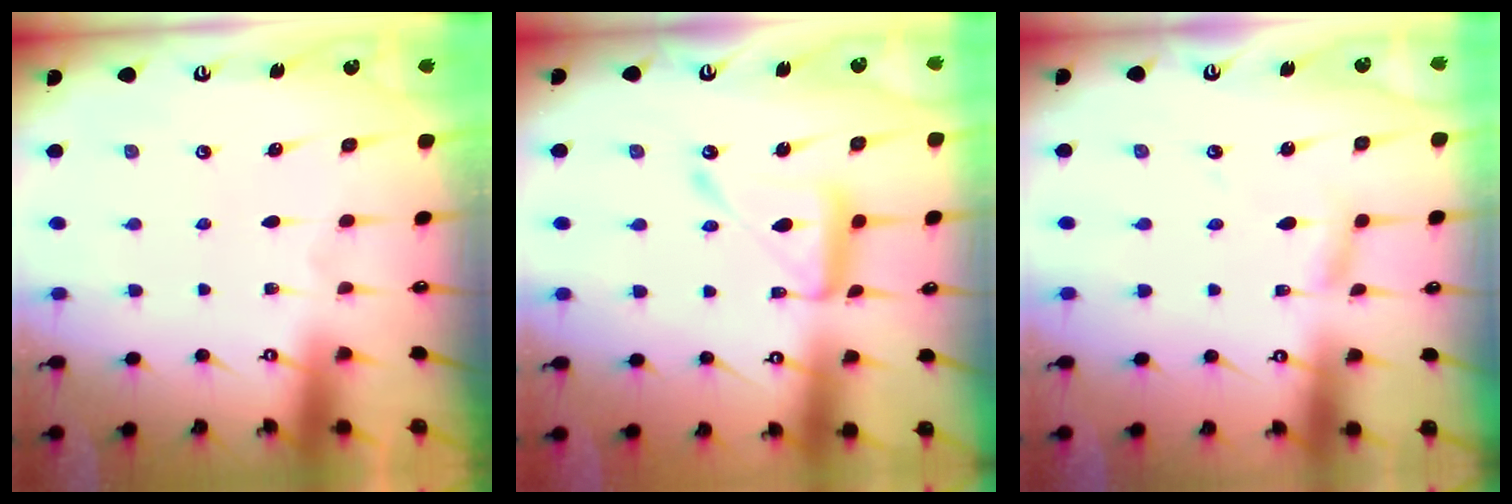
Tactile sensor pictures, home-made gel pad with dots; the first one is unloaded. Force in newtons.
{"total": 14.2, "press": 14.2, "slide": 1.2}
{"total": 2.7, "press": 2.7, "slide": 0.2}